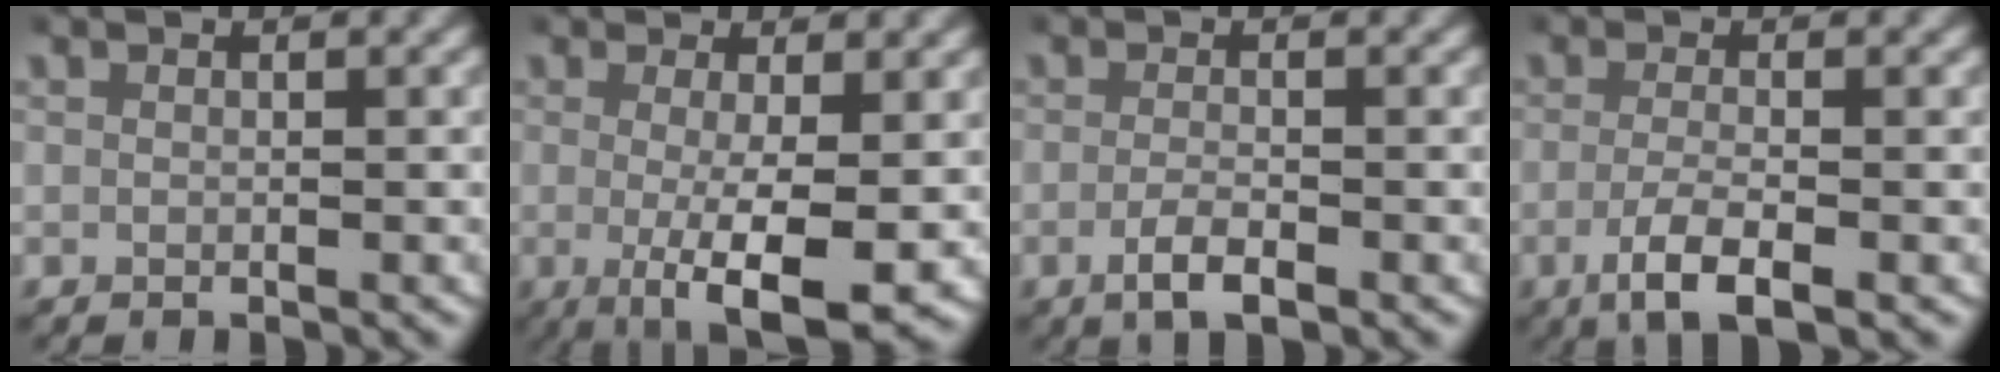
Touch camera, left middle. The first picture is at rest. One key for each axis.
{"total": 6.1, "fx": -1.7, "fy": 1.7, "fz": 5.6, "tx": -0.095, "ty": -0.027, "tz": -0.009}
{"total": 2.4, "fx": -1.2, "fy": 0.8, "fz": 1.9, "tx": -0.041, "ty": -0.011, "tz": -0.017}
{"total": 4.1, "fx": -2.0, "fy": 1.3, "fz": 3.4, "tx": -0.066, "ty": -0.020, "tz": -0.024}